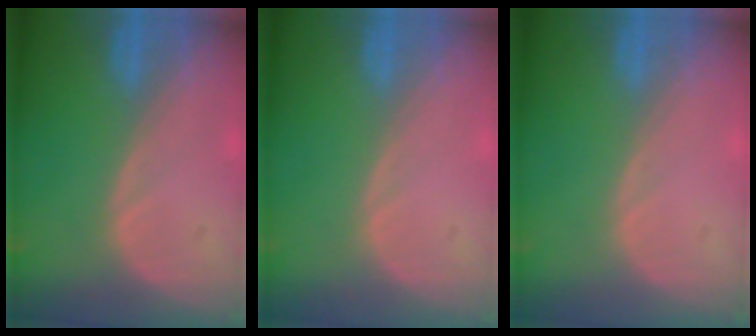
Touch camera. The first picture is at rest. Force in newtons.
{"total": 0.0}
{"total": 0.0}